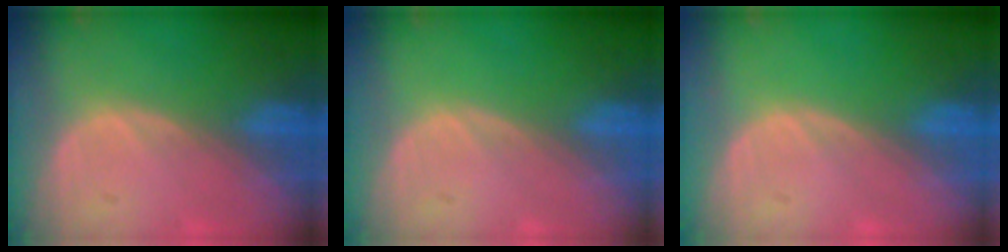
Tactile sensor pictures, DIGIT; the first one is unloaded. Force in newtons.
{"total": 0.0}
{"total": 0.0}